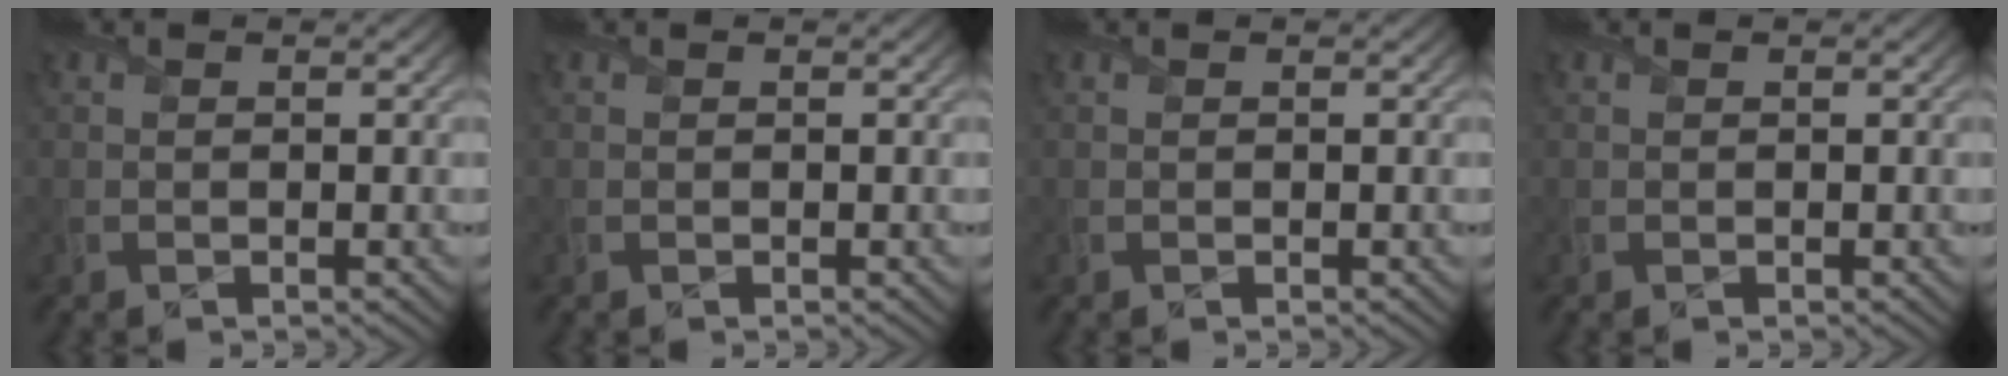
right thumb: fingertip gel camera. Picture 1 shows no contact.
{"total": 0.0}
{"total": 0.0}
{"total": 0.0}